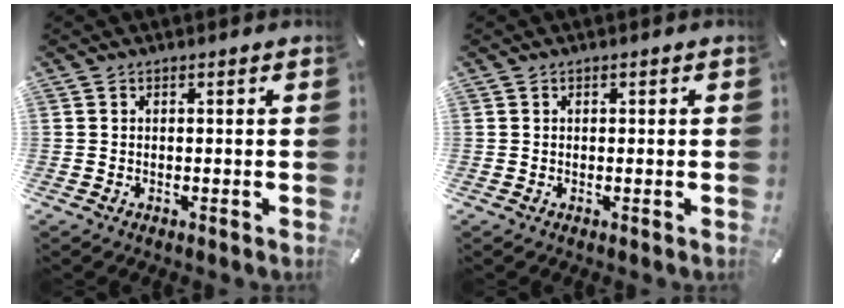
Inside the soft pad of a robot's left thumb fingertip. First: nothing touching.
{"total": 0.0}